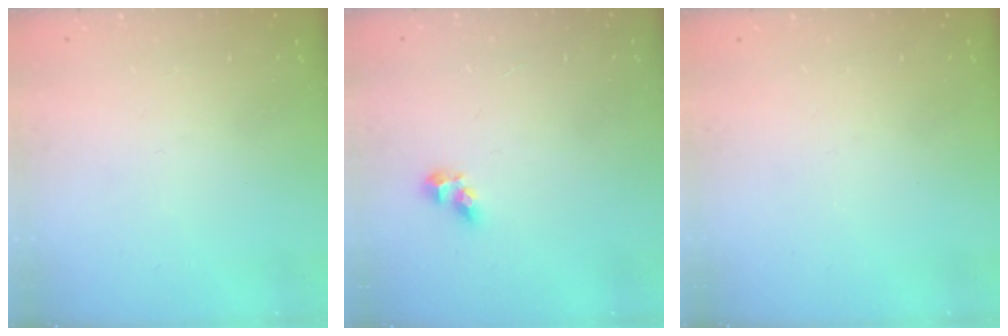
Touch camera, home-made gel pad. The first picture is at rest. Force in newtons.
{"total": 5.2, "press": 5.2, "slide": 0.4}
{"total": 0.0}